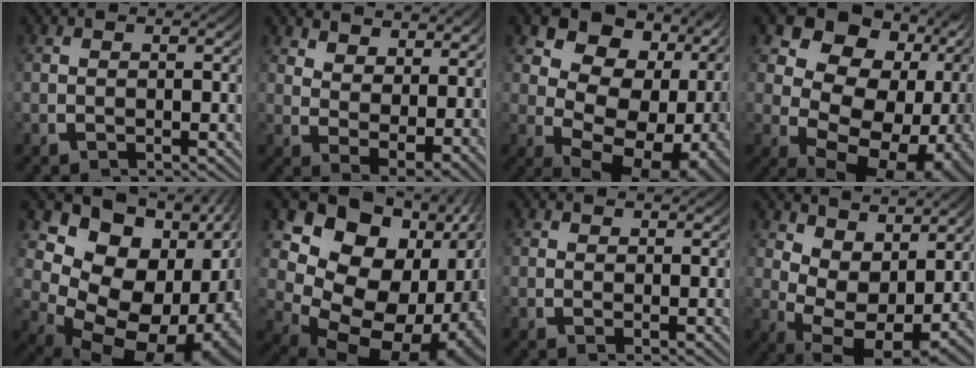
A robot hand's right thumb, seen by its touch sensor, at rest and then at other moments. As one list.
[{"total": 5.3, "force": [1.5, 3.2, 4.0], "torque": [-0.069, -0.031, 0.041]}, {"total": 17.5, "force": [-1.6, 11.8, 12.8], "torque": [-0.211, -0.050, -0.007]}, {"total": 19.3, "force": [-0.5, 13.6, 13.7], "torque": [-0.243, -0.047, 0.009]}, {"total": 17.1, "force": [-1.6, 11.6, 12.5], "torque": [-0.222, -0.056, 0.000]}, {"total": 19.3, "force": [-1.2, 13.5, 13.8], "torque": [-0.251, -0.057, 0.004]}, {"total": 1.1, "force": [0.9, 0.5, 0.4], "torque": [0.002, -0.004, 0.018]}, {"total": 8.4, "force": [0.0, 5.3, 6.5], "torque": [-0.131, -0.055, 0.018]}]